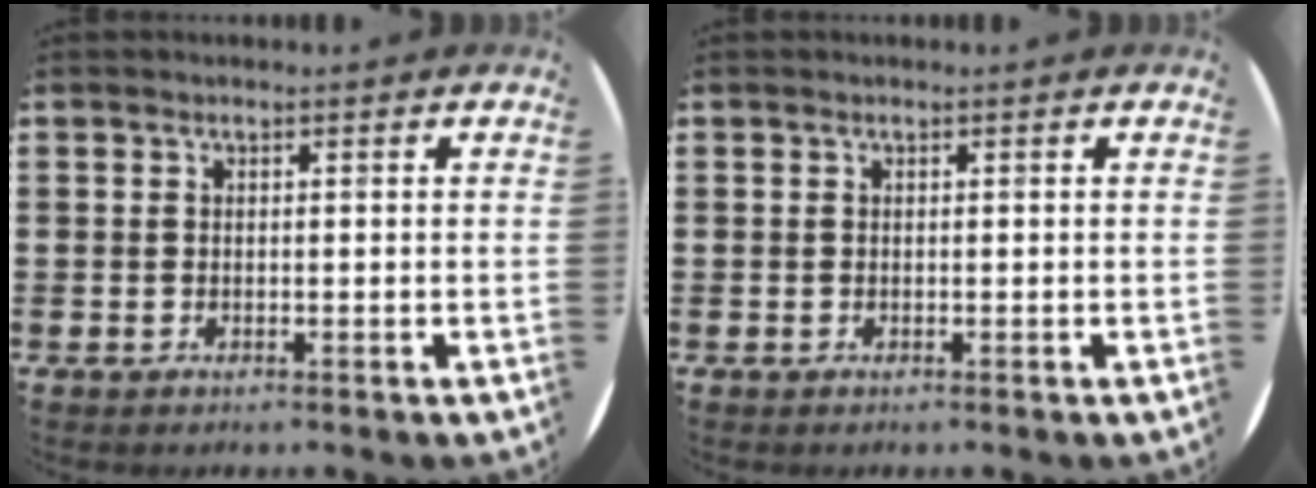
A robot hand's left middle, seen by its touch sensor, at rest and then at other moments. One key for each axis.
{"total": 0.0}